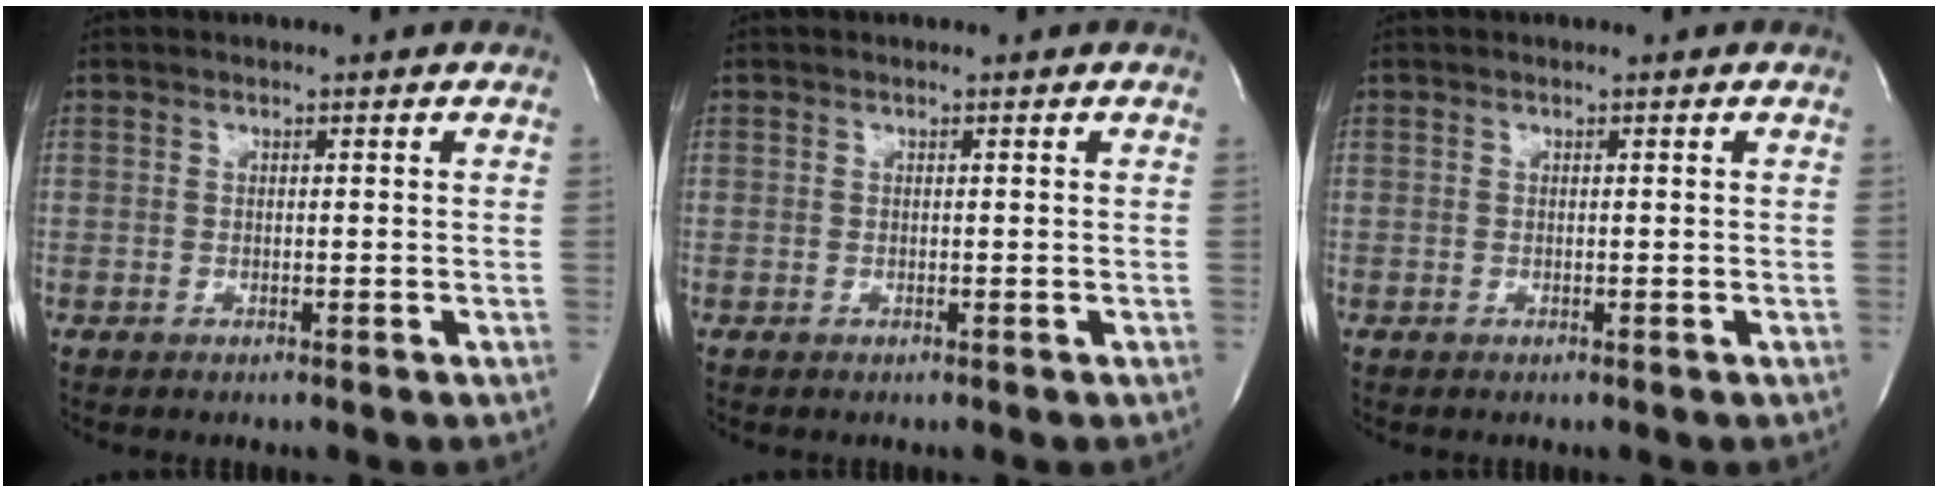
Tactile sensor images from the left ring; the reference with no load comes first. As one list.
[{"total": 0.0}, {"total": 0.0}]